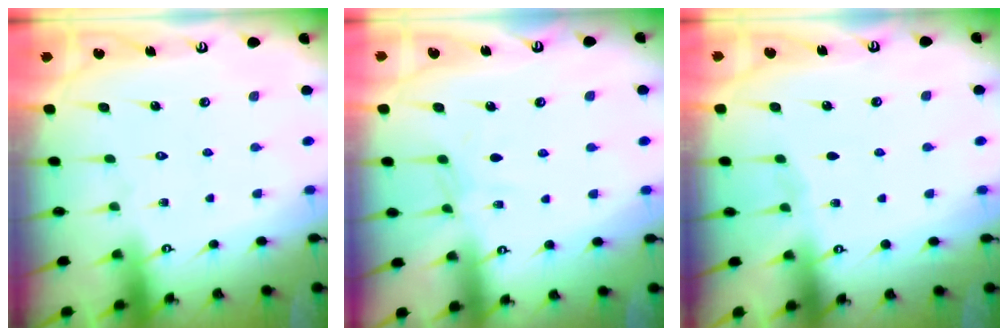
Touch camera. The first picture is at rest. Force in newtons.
{"total": 4.9, "press": 4.9, "slide": 0.5}
{"total": 2.3, "press": 2.3, "slide": 0.4}